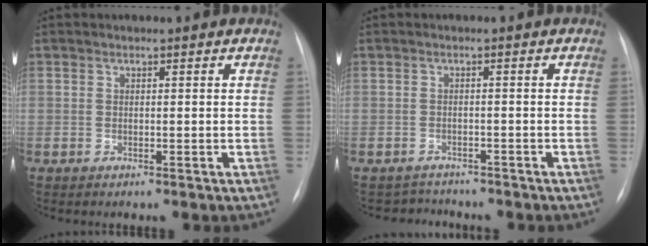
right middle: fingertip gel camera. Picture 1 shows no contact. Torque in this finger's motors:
{"motor_torque": [-0.29, -0.19, -0.06, 0.00]}